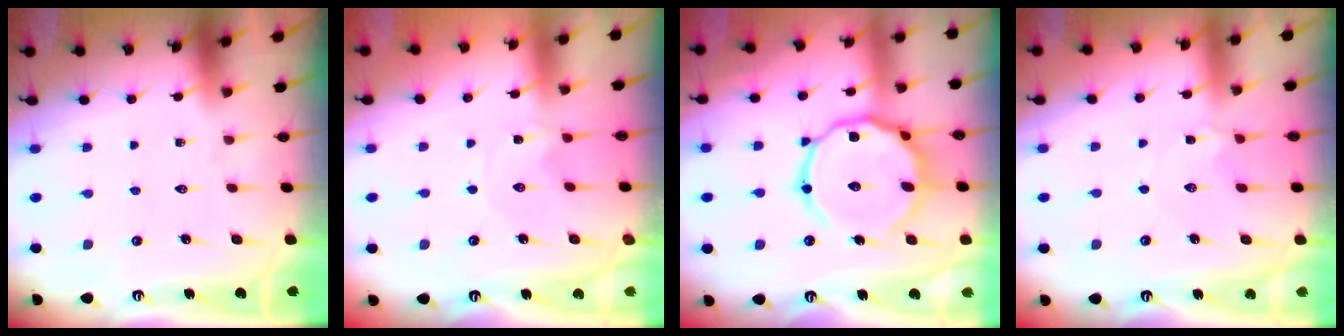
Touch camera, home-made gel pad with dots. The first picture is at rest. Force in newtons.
{"total": 0.0}
{"total": 18.1, "press": 18.0, "slide": 1.4}
{"total": 3.7, "press": 3.6, "slide": 0.6}